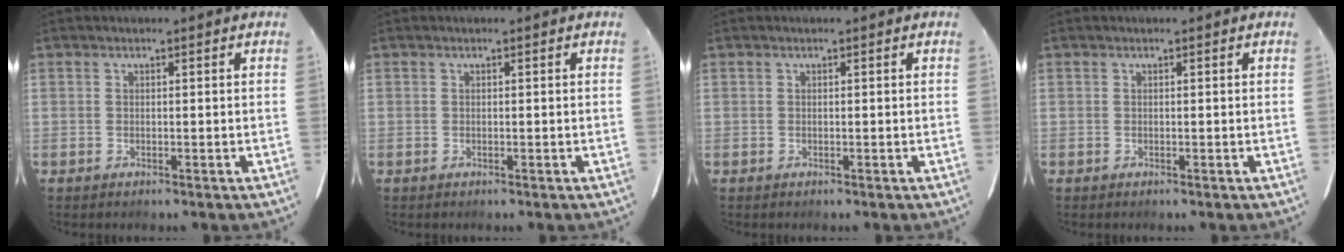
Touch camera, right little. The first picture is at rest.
{"total": 0.0}
{"total": 0.0}
{"total": 0.0}